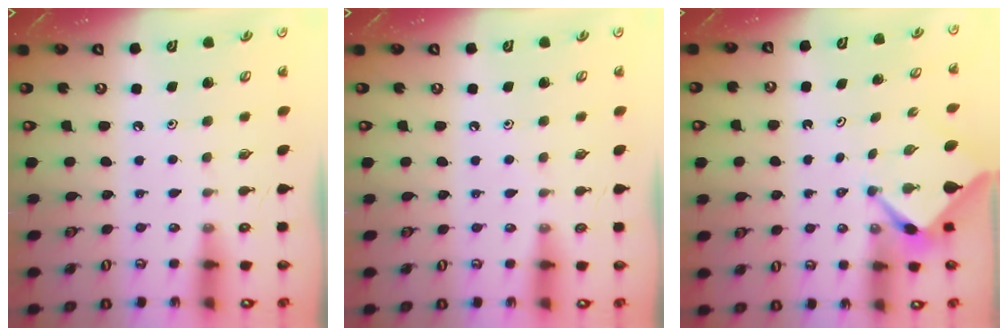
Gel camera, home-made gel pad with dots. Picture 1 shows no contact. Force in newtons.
{"total": 2.7, "press": 2.7, "slide": 0.3}
{"total": 2.6, "press": 2.6, "slide": 0.3}